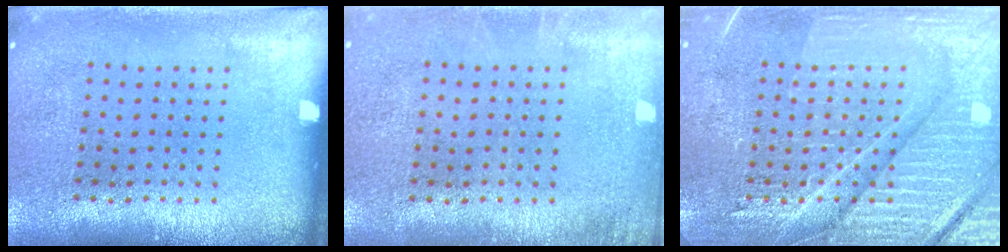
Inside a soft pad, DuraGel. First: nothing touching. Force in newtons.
{"total": 0.8, "press": 0.8, "slide": 0.1}
{"total": 4.3, "press": 4.2, "slide": 0.5}